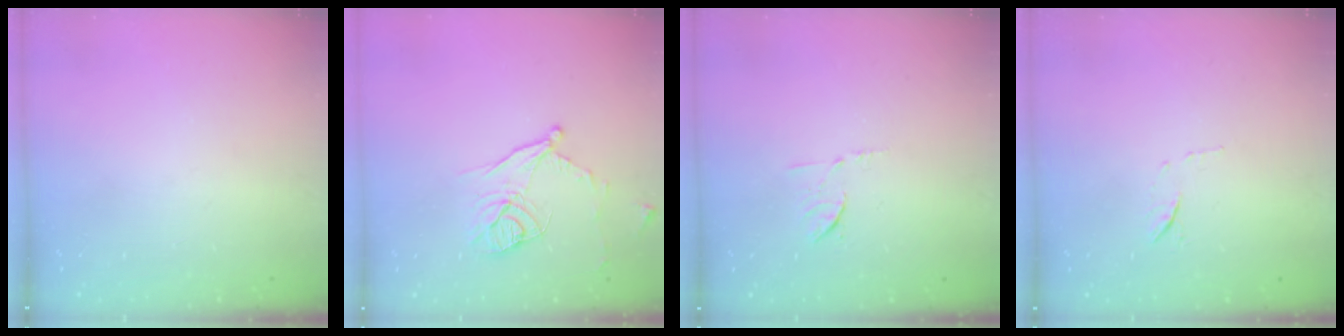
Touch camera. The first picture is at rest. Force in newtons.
{"total": 11.3, "press": 11.0, "slide": 2.3}
{"total": 6.6, "press": 6.5, "slide": 1.1}
{"total": 6.1, "press": 5.9, "slide": 1.5}